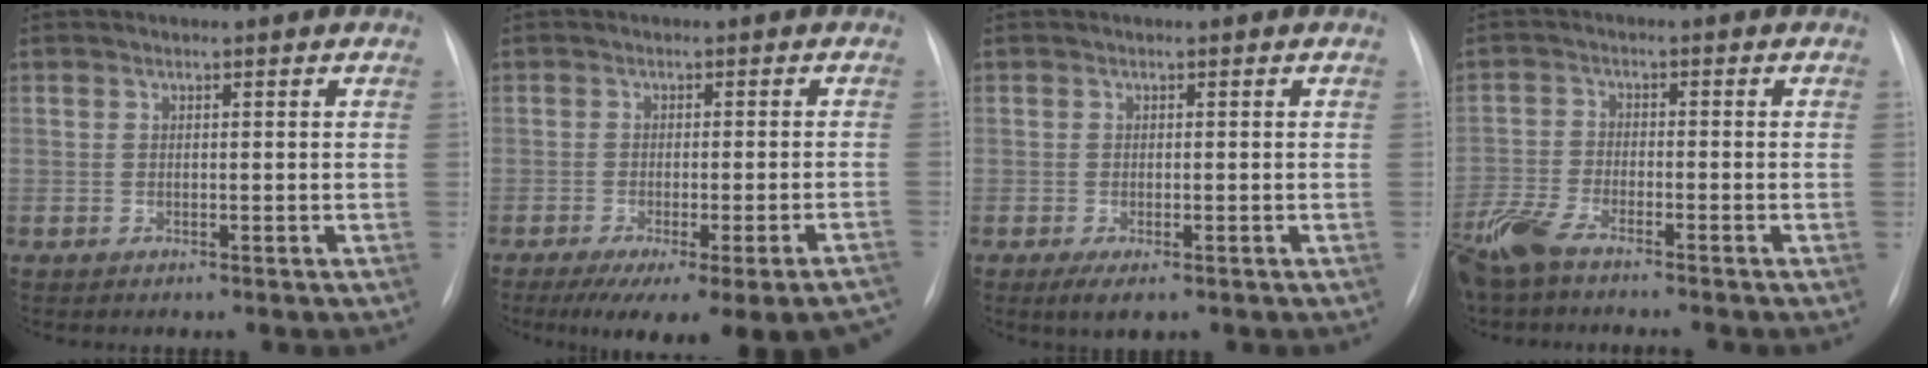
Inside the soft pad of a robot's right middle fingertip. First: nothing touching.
{"total": 17.9, "force": [-15.2, 1.4, 9.3], "torque": [-0.069, -0.022, -0.188]}
{"total": 2.6, "force": [-1.5, 0.8, 2.0], "torque": [-0.031, -0.004, -0.021]}
{"total": 7.5, "force": [-6.0, 1.5, 4.2], "torque": [-0.096, -0.017, -0.118]}